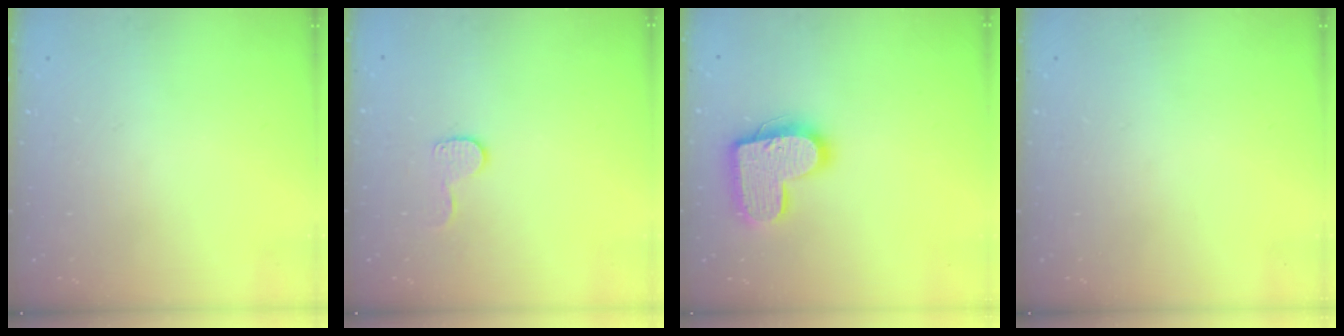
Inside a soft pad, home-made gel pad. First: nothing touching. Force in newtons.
{"total": 6.8, "press": 6.7, "slide": 0.6}
{"total": 16.4, "press": 16.4, "slide": 1.0}
{"total": 0.0}